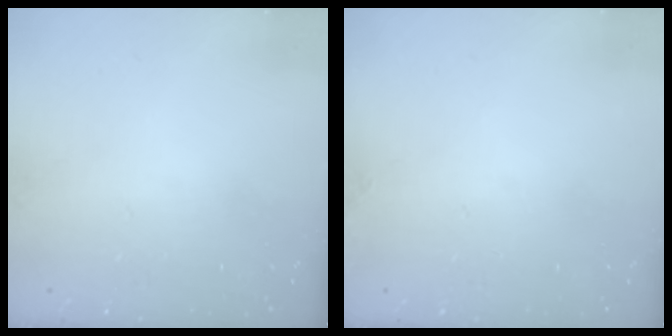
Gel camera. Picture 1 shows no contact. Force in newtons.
{"total": 5.4, "press": 5.1, "slide": 1.8}